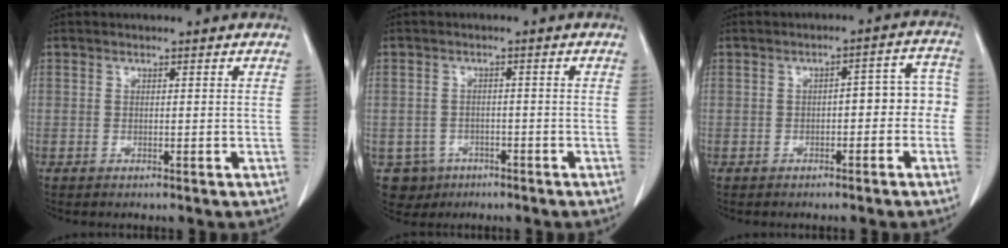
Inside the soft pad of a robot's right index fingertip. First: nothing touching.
{"total": 5.1, "force": [-2.6, 4.4, 0.3], "torque": [-0.003, 0.009, -0.036]}
{"total": 6.2, "force": [-1.3, 2.8, 5.4], "torque": [-0.058, 0.041, -0.015]}